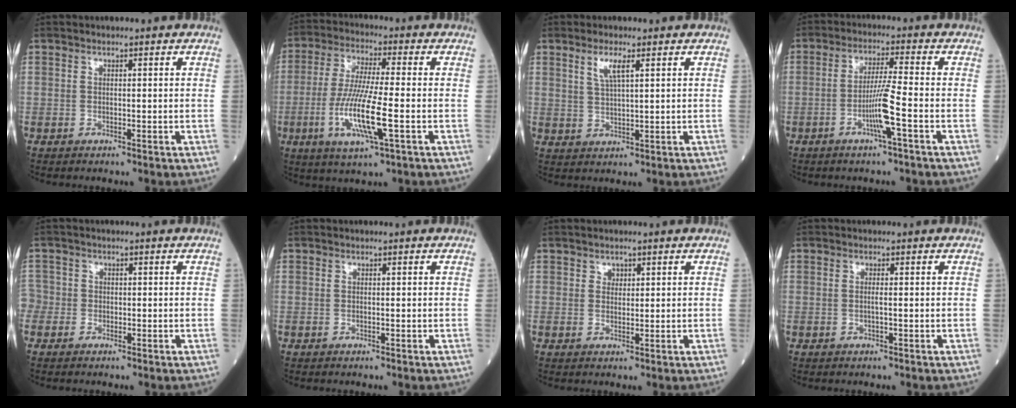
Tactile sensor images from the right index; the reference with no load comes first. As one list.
[{"total": 11.4, "force": [-3.1, 0.5, 10.9], "torque": [-0.223, -0.017, -0.062]}, {"total": 3.5, "force": [1.8, 0.4, 3.0], "torque": [-0.064, 0.000, 0.037]}, {"total": 6.0, "force": [-2.2, -1.1, 5.5], "torque": [-0.109, -0.003, -0.043]}, {"total": 2.7, "force": [-1.1, 2.4, 0.4], "torque": [-0.006, 0.009, -0.027]}, {"total": 0.0}, {"total": 1.3, "force": [0.7, 0.9, 0.4], "torque": [-0.001, -0.003, 0.009]}, {"total": 0.7, "force": [-0.1, -0.2, 0.6], "torque": [-0.012, 0.000, -0.003]}]